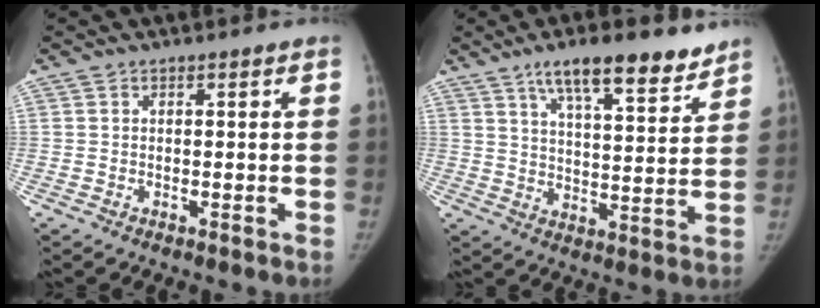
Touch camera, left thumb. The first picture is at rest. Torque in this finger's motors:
{"motor_torque": [0.61, -0.29, 1.17, -1.14, 0.07]}